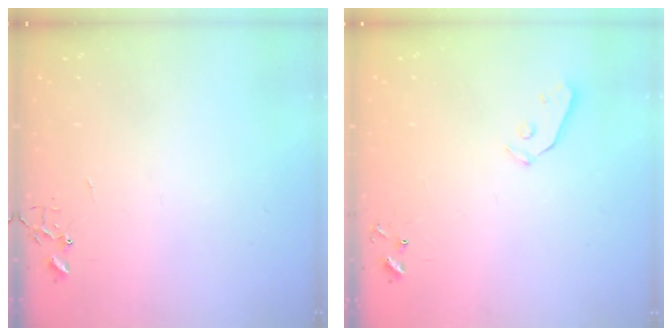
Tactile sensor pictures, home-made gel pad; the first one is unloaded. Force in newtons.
{"total": 3.4, "press": 3.4, "slide": 0.5}